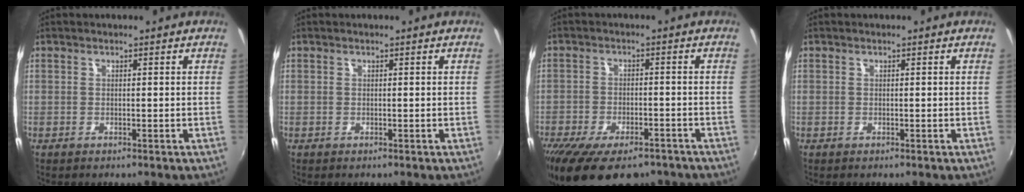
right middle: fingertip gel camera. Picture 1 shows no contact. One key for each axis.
{"total": 0.0}
{"total": 16.8, "fx": -12.0, "fy": 6.9, "fz": 9.5, "tx": -0.199, "ty": -0.042, "tz": -0.185}
{"total": 0.0}